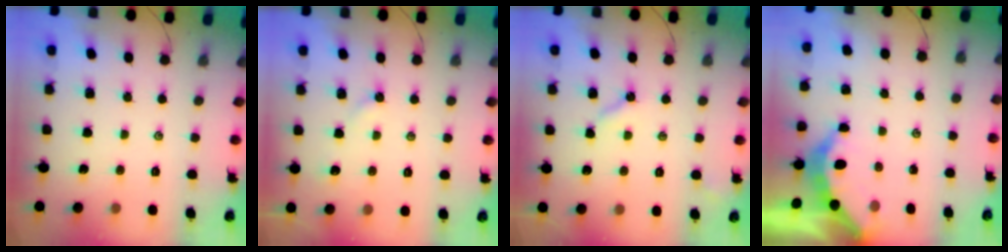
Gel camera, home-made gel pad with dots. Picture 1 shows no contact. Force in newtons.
{"total": 2.0, "press": 1.9, "slide": 0.3}
{"total": 3.8, "press": 3.7, "slide": 0.9}
{"total": 3.3, "press": 3.3, "slide": 0.3}